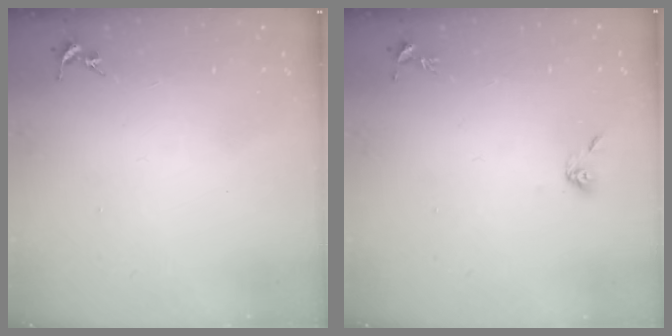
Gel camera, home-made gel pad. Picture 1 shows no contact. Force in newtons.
{"total": 5.2, "press": 4.8, "slide": 1.8}